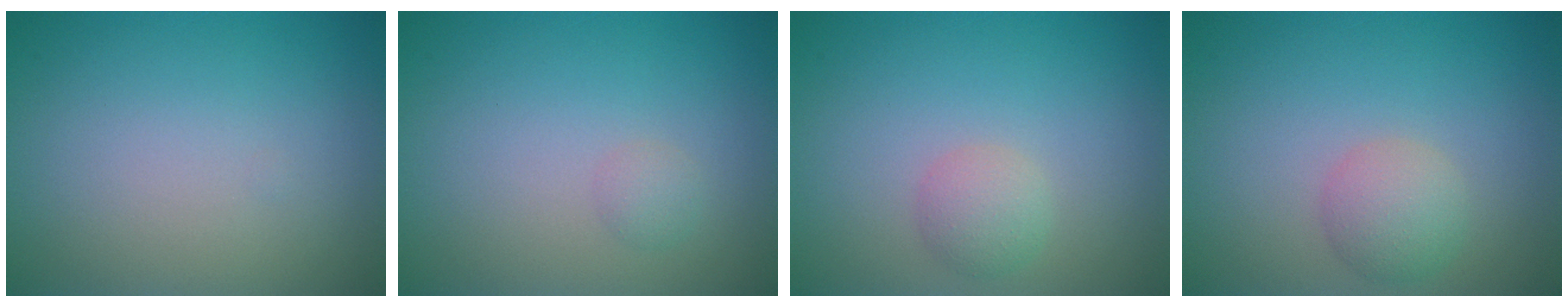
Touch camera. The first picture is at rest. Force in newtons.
{"total": 0.9, "press": 0.9, "slide": 0.0}
{"total": 1.9, "press": 1.9, "slide": 0.1}
{"total": 2.5, "press": 2.5, "slide": 0.1}